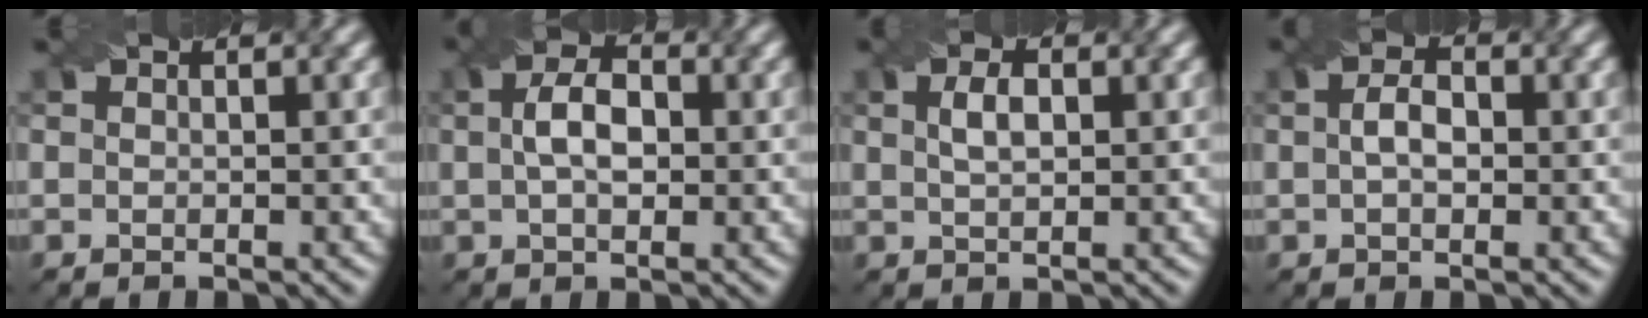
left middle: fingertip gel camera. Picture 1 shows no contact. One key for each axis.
{"total": 3.9, "fx": 0.3, "fy": 2.3, "fz": 3.1, "tx": -0.059, "ty": 0.007, "tz": 0.001}
{"total": 2.1, "fx": 0.5, "fy": 1.1, "fz": 1.7, "tx": -0.036, "ty": 0.003, "tz": 0.012}
{"total": 2.4, "fx": 0.0, "fy": 1.5, "fz": 2.0, "tx": -0.037, "ty": 0.005, "tz": -0.003}